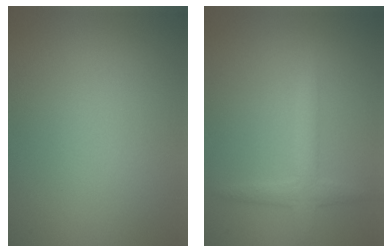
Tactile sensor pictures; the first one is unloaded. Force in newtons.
{"total": 2.4, "press": 2.4, "slide": 0.1}